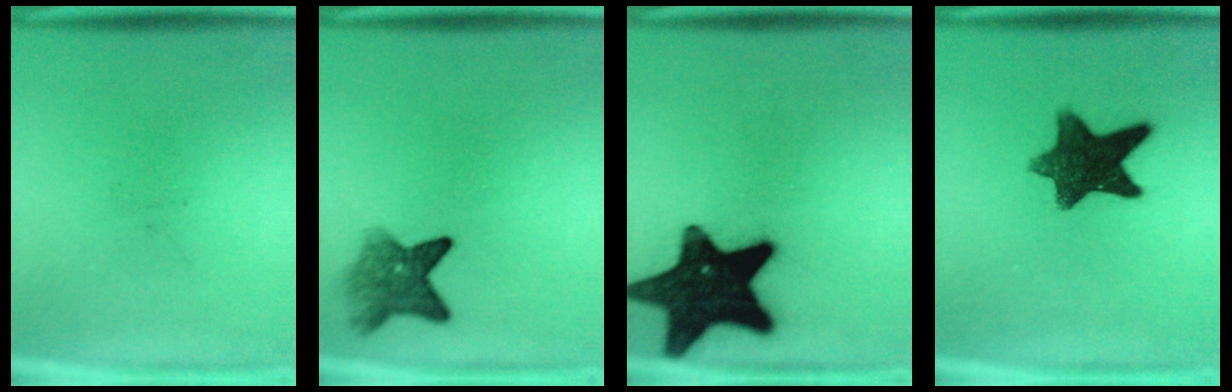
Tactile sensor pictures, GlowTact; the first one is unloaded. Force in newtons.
{"total": 5.9}
{"total": 19.5}
{"total": 11.2}